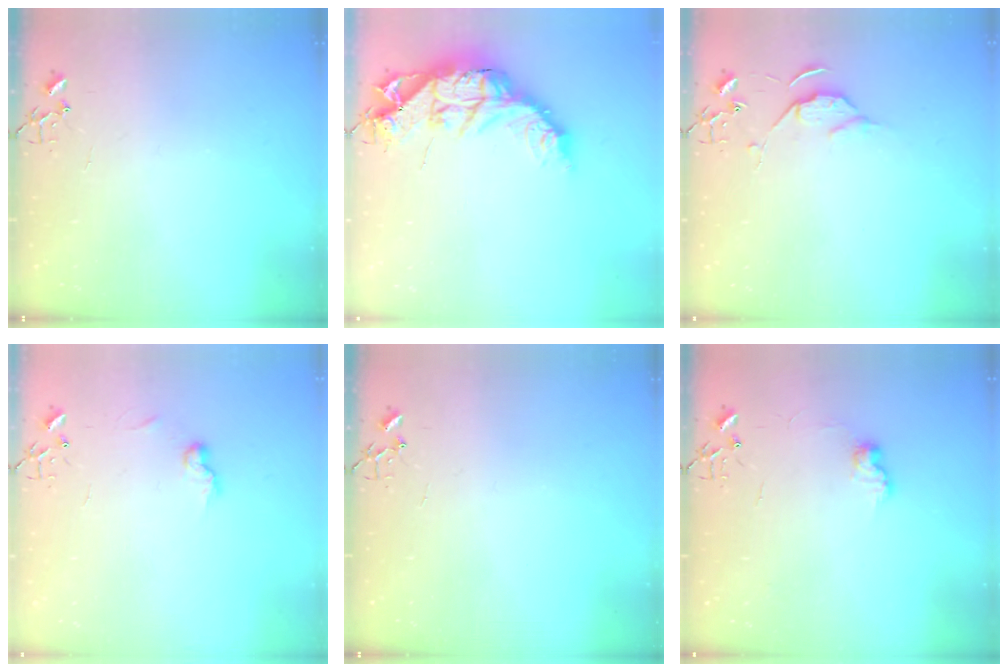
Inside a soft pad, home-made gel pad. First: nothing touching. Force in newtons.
{"total": 16.2, "press": 16.2, "slide": 1.5}
{"total": 5.7, "press": 5.7, "slide": 0.8}
{"total": 6.7, "press": 6.7, "slide": 0.4}
{"total": 0.0}
{"total": 7.6, "press": 7.5, "slide": 0.4}